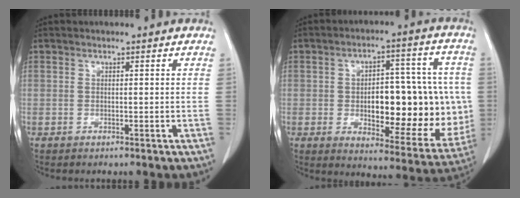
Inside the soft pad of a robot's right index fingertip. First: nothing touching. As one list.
[{"total": 18.5, "force": [-1.4, 7.6, 16.8], "torque": [-0.215, 0.022, -0.002]}]